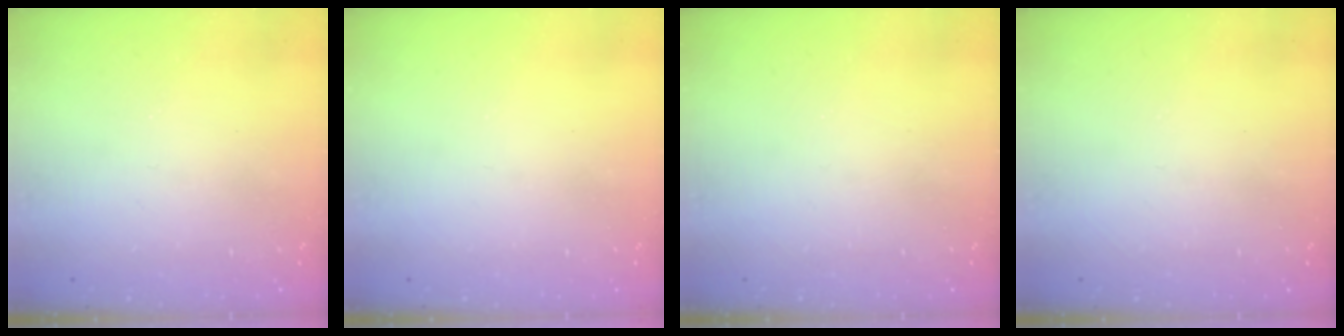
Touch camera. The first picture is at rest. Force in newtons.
{"total": 0.0}
{"total": 0.0}
{"total": 0.0}